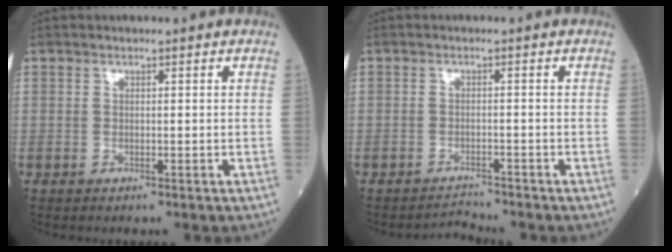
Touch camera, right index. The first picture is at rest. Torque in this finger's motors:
{"motor_torque": [-0.15, 0.03, -0.11, 0.00]}